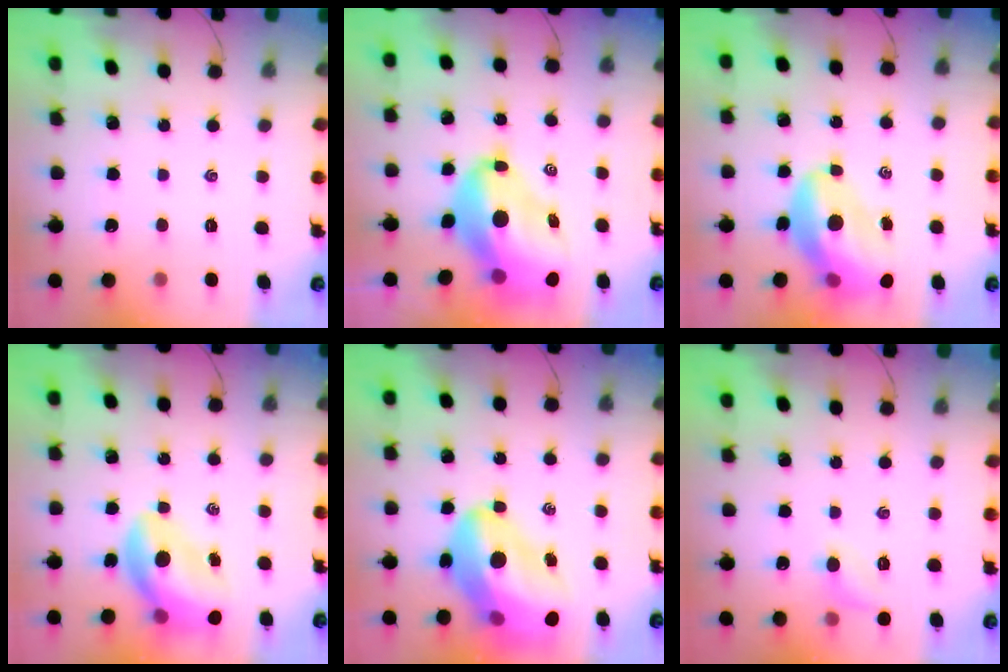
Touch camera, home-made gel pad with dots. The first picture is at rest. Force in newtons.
{"total": 15.2, "press": 14.6, "slide": 4.3}
{"total": 13.8, "press": 13.2, "slide": 3.9}
{"total": 13.7, "press": 13.0, "slide": 4.2}
{"total": 21.8, "press": 21.0, "slide": 5.8}
{"total": 6.6, "press": 6.3, "slide": 1.9}